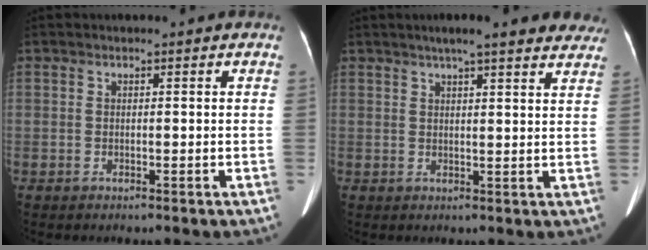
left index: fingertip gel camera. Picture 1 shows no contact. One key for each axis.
{"total": 13.6, "fx": 11.5, "fy": 2.1, "fz": 7.0, "tx": -0.084, "ty": 0.024, "tz": 0.134}